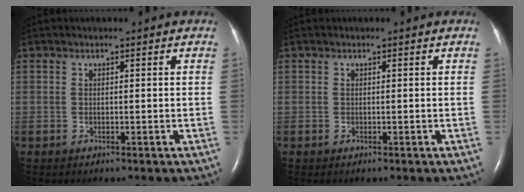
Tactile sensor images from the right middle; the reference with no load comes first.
{"total": 0.0}